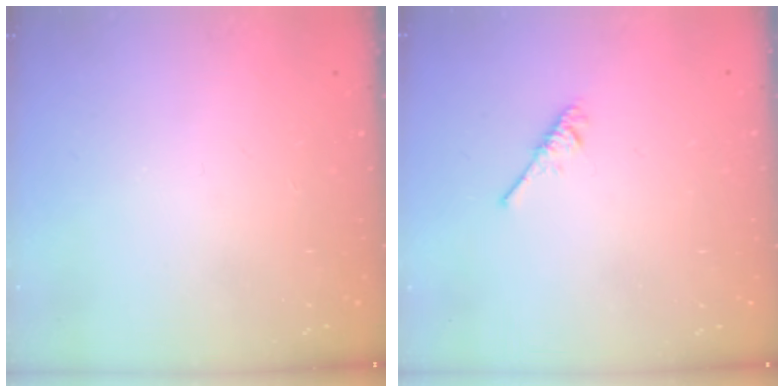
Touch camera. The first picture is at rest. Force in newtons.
{"total": 1.9, "press": 1.9, "slide": 0.4}